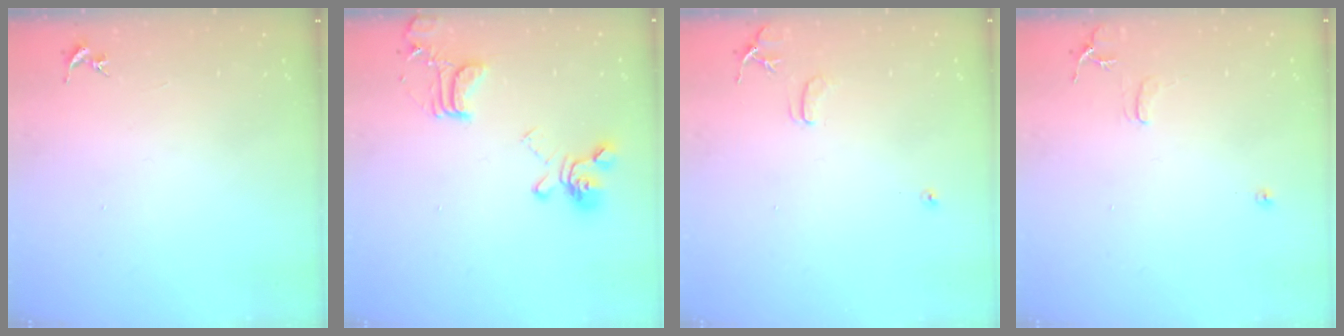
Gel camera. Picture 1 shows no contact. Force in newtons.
{"total": 17.3, "press": 17.2, "slide": 1.8}
{"total": 7.9, "press": 7.9, "slide": 0.7}
{"total": 7.2, "press": 7.2, "slide": 0.8}